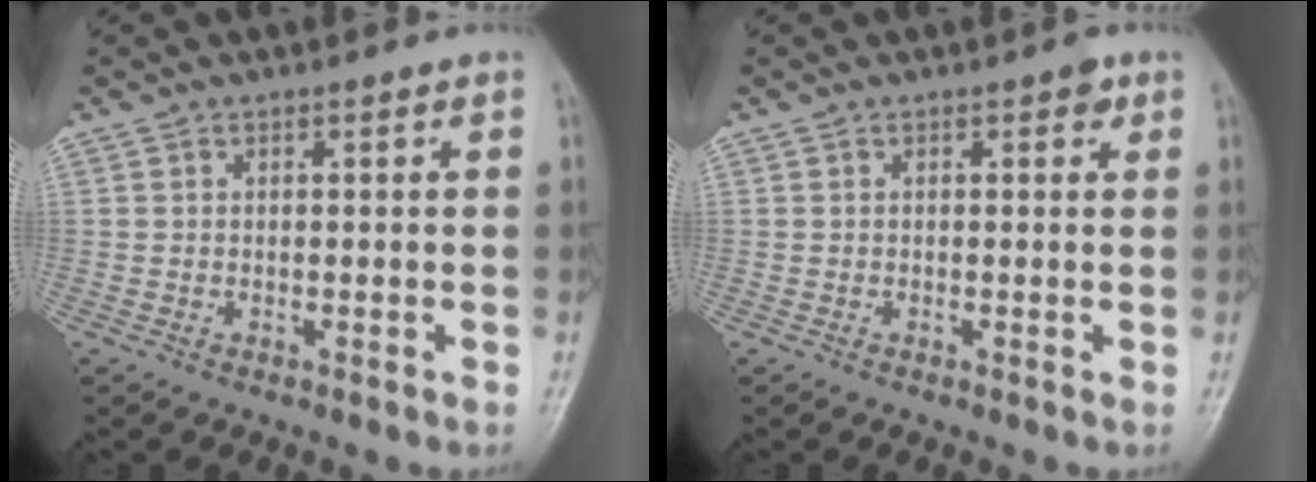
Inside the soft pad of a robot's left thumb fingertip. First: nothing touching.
{"total": 1.7, "force": [0.8, 0.9, 1.1], "torque": [-0.004, 0.000, 0.007]}